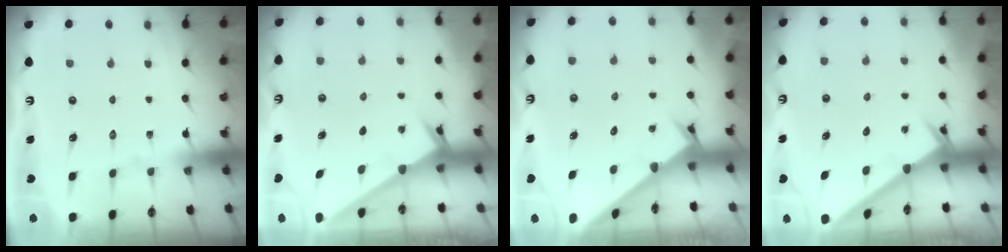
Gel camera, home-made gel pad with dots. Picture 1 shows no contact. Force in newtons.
{"total": 2.6, "press": 2.6, "slide": 0.2}
{"total": 2.5, "press": 2.5, "slide": 0.3}
{"total": 2.6, "press": 2.6, "slide": 0.1}